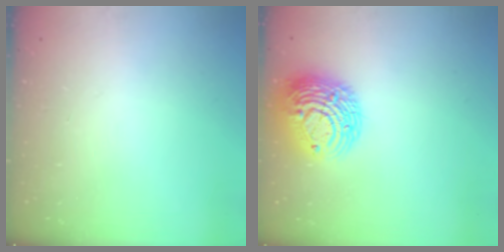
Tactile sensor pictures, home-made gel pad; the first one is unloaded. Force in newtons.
{"total": 13.0, "press": 12.9, "slide": 2.0}